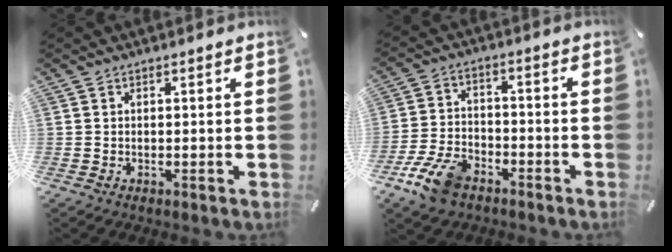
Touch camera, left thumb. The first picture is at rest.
{"total": 10.7, "force": [-6.5, 6.1, 5.9], "torque": [-0.122, 0.037, -0.119]}